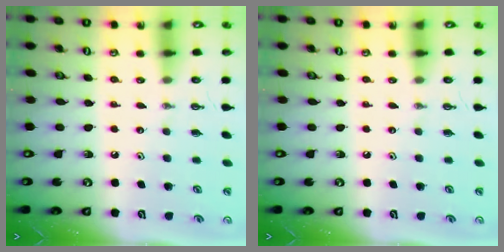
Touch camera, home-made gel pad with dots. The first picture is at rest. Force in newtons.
{"total": 0.0}